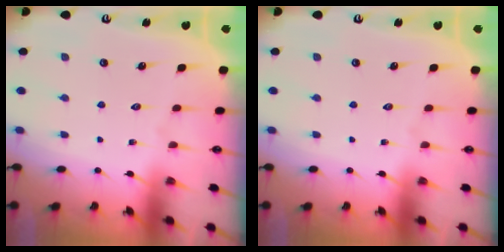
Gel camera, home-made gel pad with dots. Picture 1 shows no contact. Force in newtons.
{"total": 0.0}